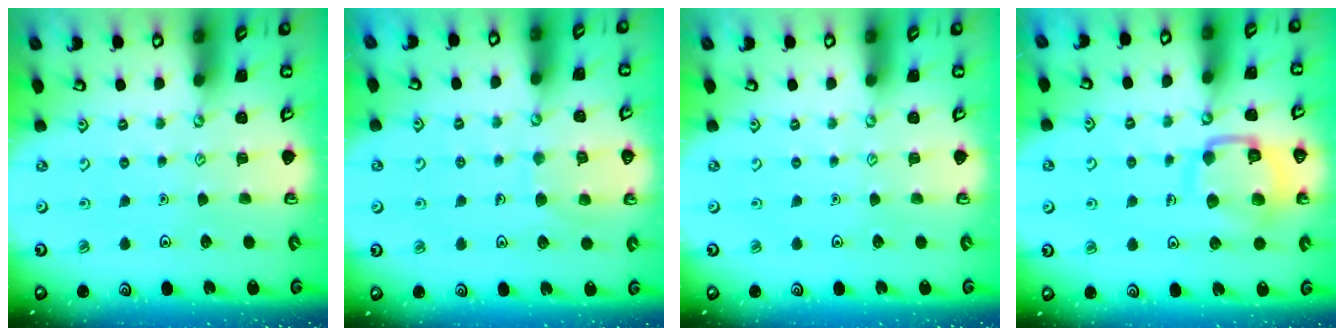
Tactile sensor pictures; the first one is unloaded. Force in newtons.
{"total": 7.1, "press": 7.1, "slide": 0.5}
{"total": 0.0}
{"total": 13.0, "press": 12.9, "slide": 1.3}